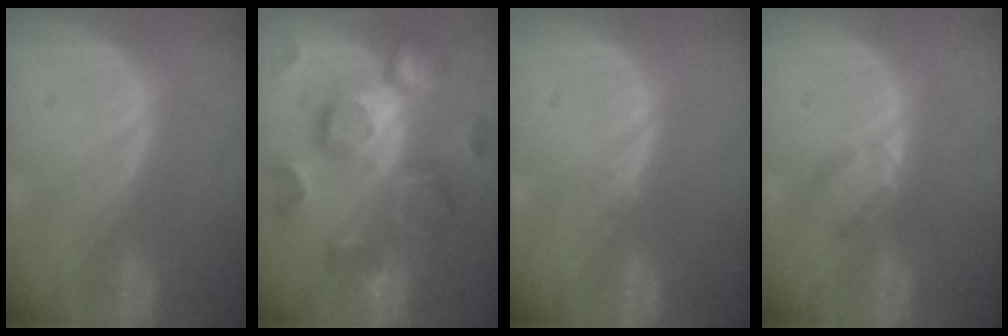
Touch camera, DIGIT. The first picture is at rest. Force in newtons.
{"total": 12.0, "press": 11.9, "slide": 1.1}
{"total": 0.6, "press": 0.5, "slide": 0.3}
{"total": 2.3, "press": 2.0, "slide": 1.1}